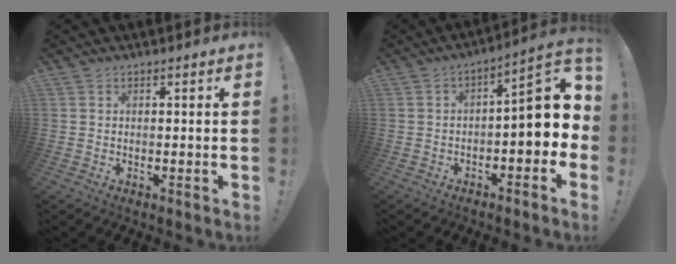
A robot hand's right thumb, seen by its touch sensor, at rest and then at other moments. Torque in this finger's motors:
{"motor_torque": [0.44, -0.08, 0.39, 0.16, 0.30]}